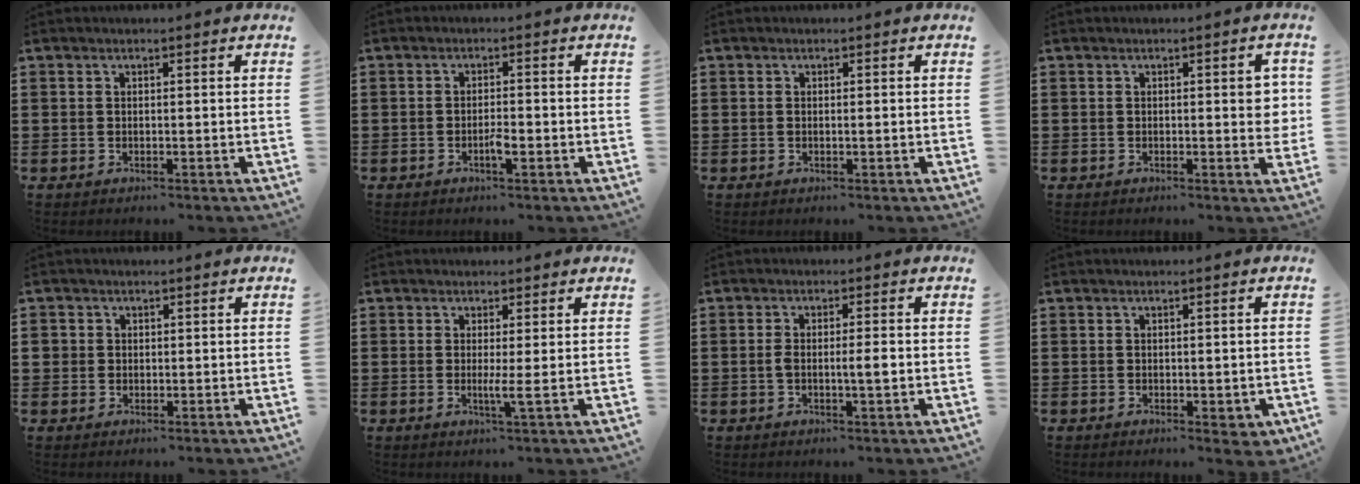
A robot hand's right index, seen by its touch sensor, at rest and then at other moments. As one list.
[{"total": 2.2, "force": [-1.0, 0.5, 2.0], "torque": [-0.034, 0.003, -0.017]}, {"total": 0.5, "force": [-0.2, 0.0, 0.5], "torque": [-0.009, -0.003, -0.002]}, {"total": 3.2, "force": [0.1, 0.7, 3.1], "torque": [-0.038, -0.006, -0.003]}, {"total": 1.2, "force": [0.3, 1.2, 0.1], "torque": [-0.006, 0.006, 0.004]}, {"total": 2.6, "force": [-0.2, -0.3, 2.5], "torque": [-0.046, -0.009, -0.004]}, {"total": 3.0, "force": [-0.5, 0.4, 3.0], "torque": [-0.054, -0.002, -0.011]}, {"total": 1.3, "force": [-0.4, 0.4, 1.2], "torque": [-0.022, -0.005, -0.004]}]